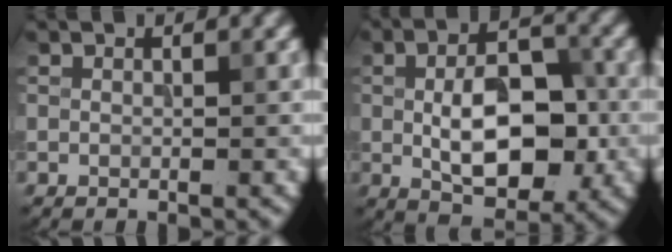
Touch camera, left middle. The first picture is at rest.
{"total": 7.9, "force": [-0.5, 4.2, 6.6], "torque": [-0.113, -0.001, -0.008]}